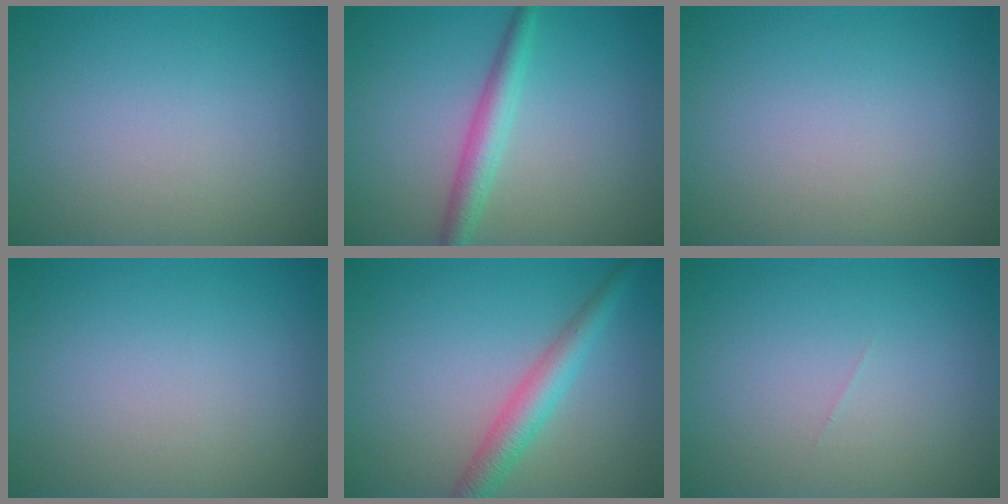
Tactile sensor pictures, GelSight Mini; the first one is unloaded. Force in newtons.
{"total": 2.9, "press": 2.9, "slide": 0.1}
{"total": 0.0}
{"total": 0.0}
{"total": 3.5, "press": 3.5, "slide": 0.1}
{"total": 0.0}